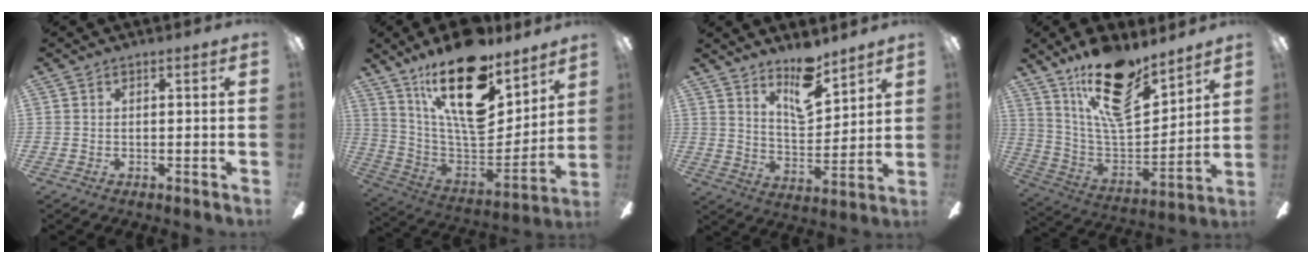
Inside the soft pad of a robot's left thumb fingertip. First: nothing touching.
{"total": 23.9, "force": [14.9, 9.6, 16.1], "torque": [-0.284, -0.101, 0.255]}
{"total": 11.5, "force": [8.8, 4.3, 6.0], "torque": [-0.084, -0.058, 0.156]}
{"total": 20.7, "force": [14.0, 8.3, 12.8], "torque": [-0.212, -0.083, 0.241]}